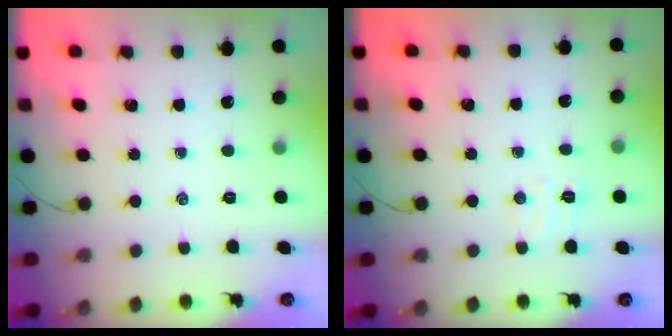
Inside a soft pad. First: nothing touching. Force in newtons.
{"total": 5.0, "press": 4.9, "slide": 1.0}